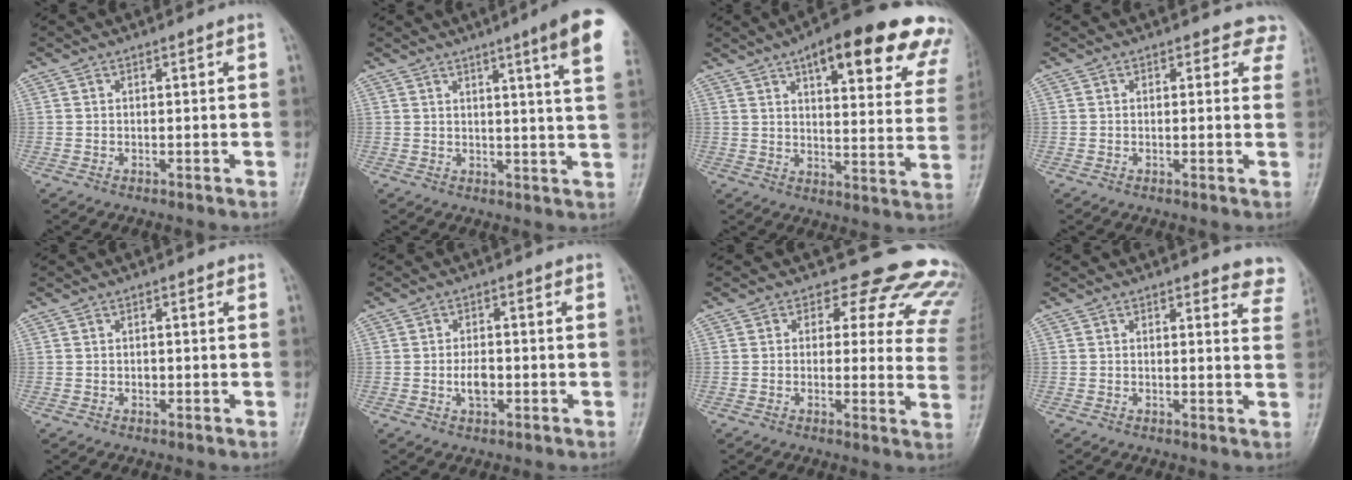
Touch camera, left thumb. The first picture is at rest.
{"total": 11.0, "force": [5.9, 0.2, 9.3], "torque": [-0.116, -0.024, 0.061]}
{"total": 24.4, "force": [15.1, 7.7, 17.6], "torque": [-0.185, -0.033, 0.185]}
{"total": 3.9, "force": [3.2, 2.2, 0.2], "torque": [0.038, -0.012, 0.008]}
{"total": 0.7, "force": [-0.2, 0.6, 0.3], "torque": [0.007, 0.003, -0.003]}
{"total": 3.6, "force": [-1.0, 2.1, 2.8], "torque": [-0.036, 0.003, -0.015]}
{"total": 17.2, "force": [13.4, 8.5, 6.7], "torque": [-0.019, -0.072, 0.120]}
{"total": 6.5, "force": [6.1, 2.2, 0.9], "torque": [0.037, -0.030, 0.037]}